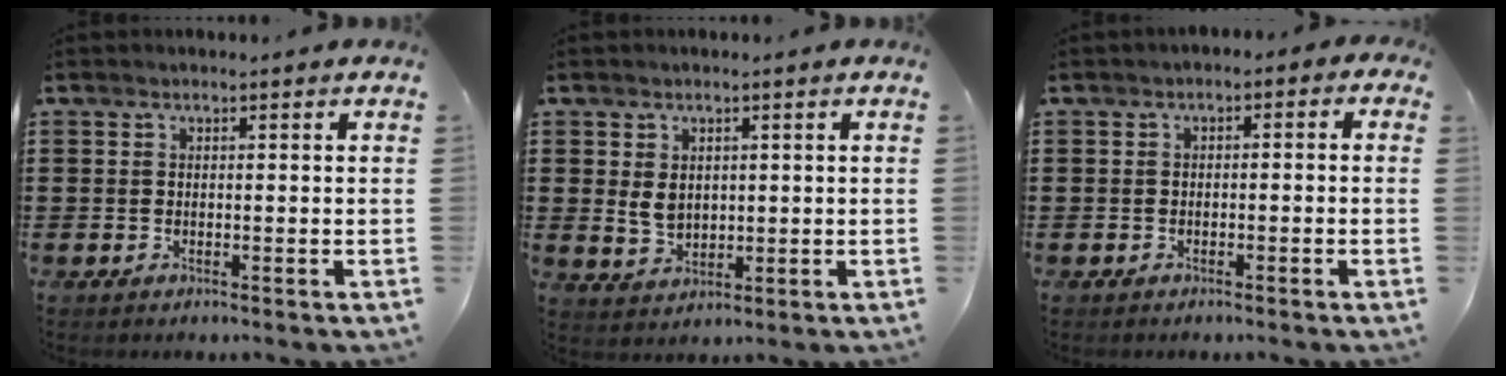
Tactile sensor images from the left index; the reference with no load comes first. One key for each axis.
{"total": 3.4, "fx": 0.8, "fy": 2.5, "fz": 2.1, "tx": -0.039, "ty": 0.006, "tz": 0.012}
{"total": 1.8, "fx": -1.7, "fy": 0.6, "fz": 0.2, "tx": -0.011, "ty": 0.005, "tz": -0.037}